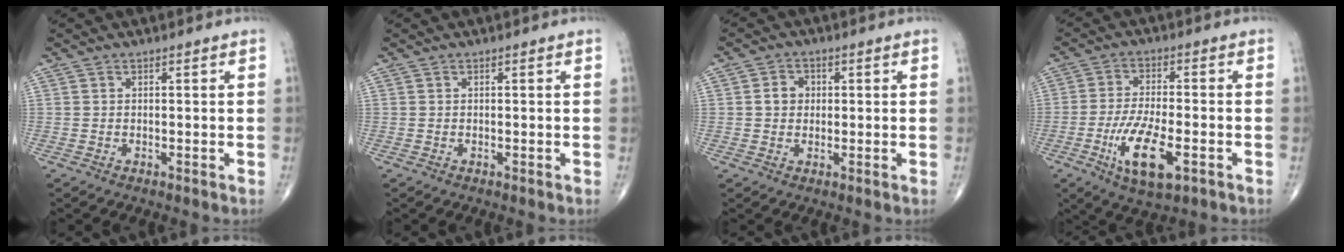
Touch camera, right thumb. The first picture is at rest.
{"total": 0.0}
{"total": 3.4, "force": [0.4, 3.0, 1.7], "torque": [-0.014, 0.007, 0.003]}
{"total": 11.3, "force": [-4.3, 4.0, 9.7], "torque": [-0.182, 0.002, -0.071]}